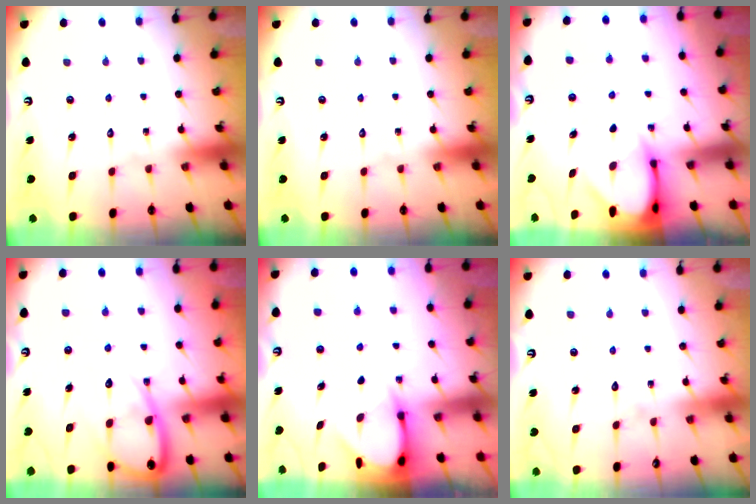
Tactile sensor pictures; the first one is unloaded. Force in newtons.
{"total": 0.0}
{"total": 3.3, "press": 3.3, "slide": 0.3}
{"total": 8.8, "press": 8.7, "slide": 0.8}
{"total": 3.9, "press": 3.8, "slide": 0.4}
{"total": 4.9, "press": 4.9, "slide": 0.4}